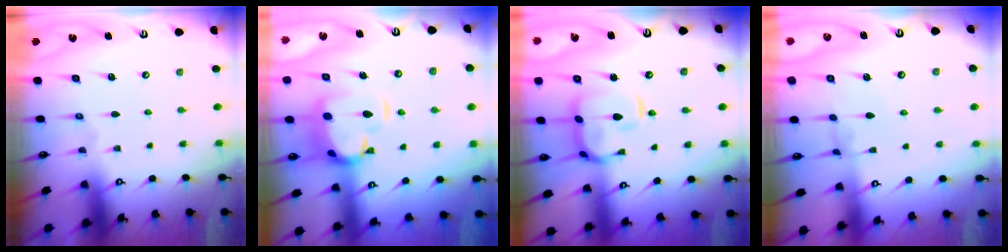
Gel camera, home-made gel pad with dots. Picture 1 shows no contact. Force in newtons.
{"total": 8.9, "press": 8.7, "slide": 1.8}
{"total": 6.9, "press": 6.9, "slide": 0.7}
{"total": 2.4, "press": 2.4, "slide": 0.3}